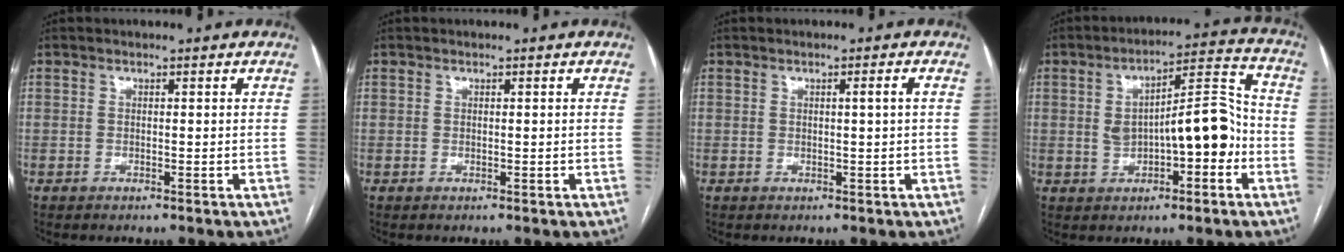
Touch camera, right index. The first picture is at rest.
{"total": 0.0}
{"total": 1.0, "force": [0.0, -0.2, 0.9], "torque": [-0.015, 0.002, 0.000]}
{"total": 11.5, "force": [-1.4, 3.9, 10.7], "torque": [-0.169, 0.041, -0.010]}